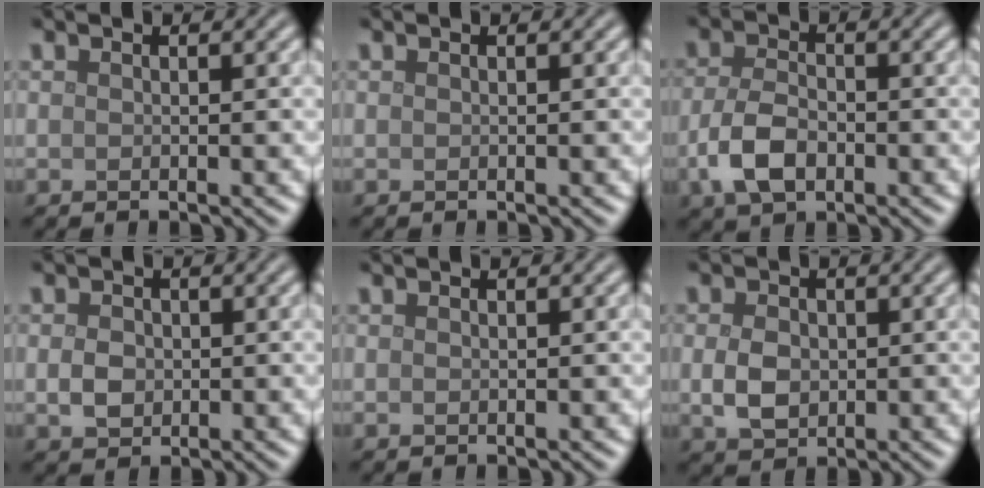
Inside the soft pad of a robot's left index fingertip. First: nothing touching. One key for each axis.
{"total": 0.0}
{"total": 4.4, "fx": -1.6, "fy": 2.6, "fz": 3.1, "tx": -0.067, "ty": -0.003, "tz": -0.036}
{"total": 2.2, "fx": -0.1, "fy": 1.8, "fz": 1.2, "tx": -0.022, "ty": -0.002, "tz": -0.005}
{"total": 0.0}
{"total": 3.1, "fx": -0.1, "fy": 2.4, "fz": 2.0, "tx": -0.042, "ty": -0.002, "tz": -0.005}